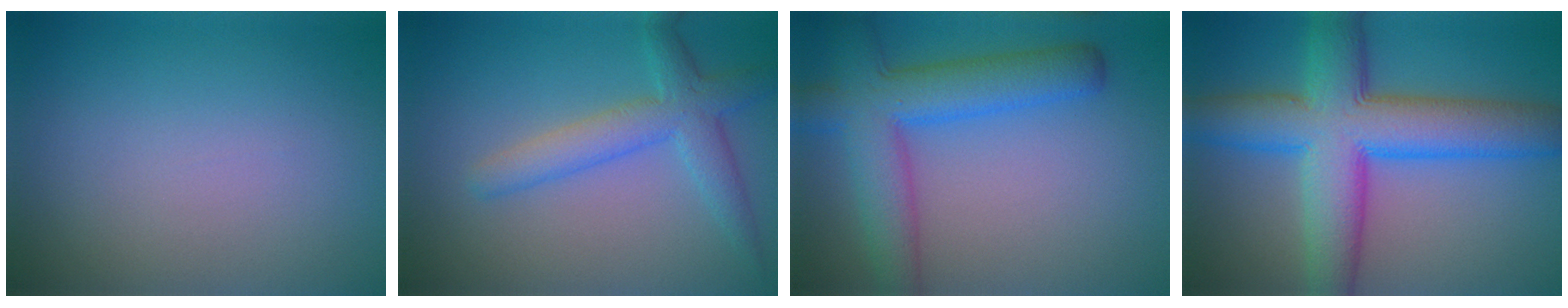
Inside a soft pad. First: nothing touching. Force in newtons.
{"total": 4.0, "press": 4.0, "slide": 0.2}
{"total": 7.3, "press": 7.3, "slide": 0.2}
{"total": 11.0, "press": 11.0, "slide": 0.1}